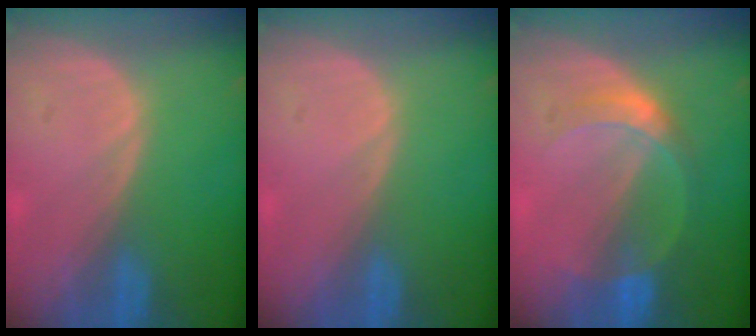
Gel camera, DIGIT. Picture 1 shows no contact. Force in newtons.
{"total": 0.0}
{"total": 4.9, "press": 4.9, "slide": 0.6}